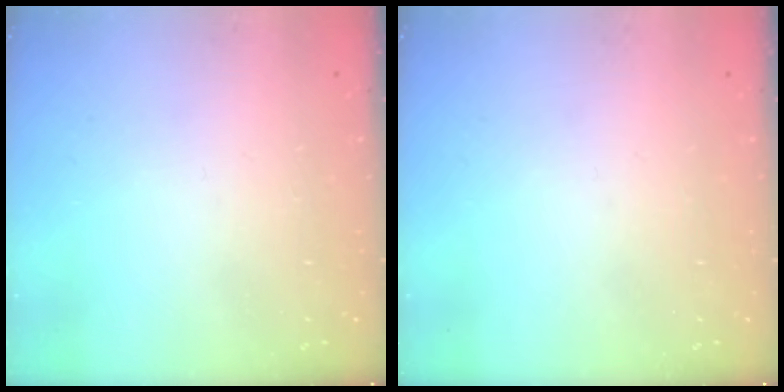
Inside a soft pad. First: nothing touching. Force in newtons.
{"total": 0.0}